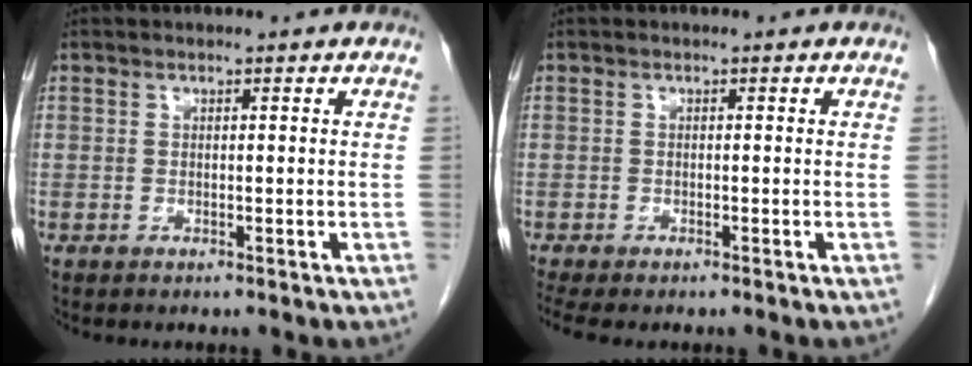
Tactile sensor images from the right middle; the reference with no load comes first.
{"total": 4.1, "force": [-3.4, 1.1, 2.1], "torque": [-0.028, -0.008, -0.052]}